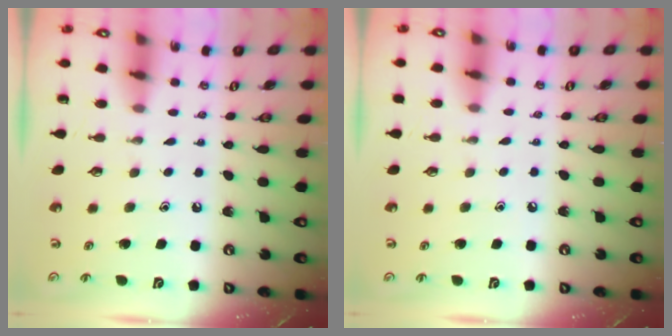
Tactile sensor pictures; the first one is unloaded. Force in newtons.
{"total": 2.6, "press": 2.6, "slide": 0.3}